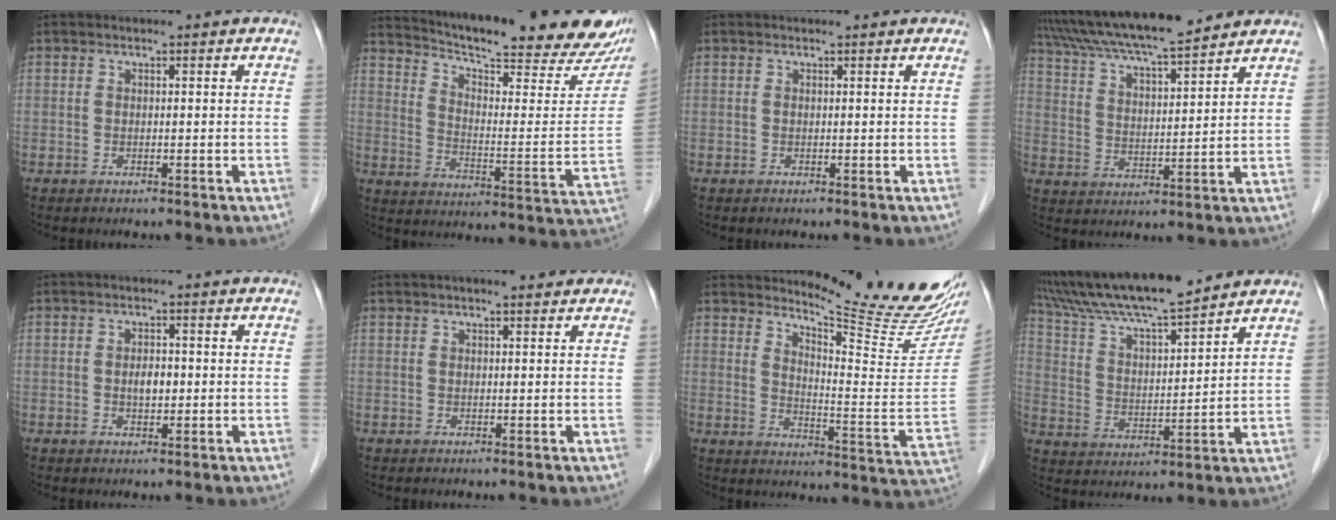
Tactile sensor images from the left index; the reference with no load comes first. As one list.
[{"total": 27.6, "force": [24.4, 3.5, 12.5], "torque": [-0.194, -0.075, 0.309]}, {"total": 0.6, "force": [0.6, 0.1, 0.0], "torque": [-0.004, 0.004, 0.006]}, {"total": 15.0, "force": [13.4, 0.9, 6.6], "torque": [-0.123, 0.020, 0.229]}, {"total": 2.2, "force": [0.0, 1.2, 1.9], "torque": [-0.033, 0.001, -0.001]}, {"total": 3.5, "force": [2.9, 0.5, 1.9], "torque": [-0.024, 0.025, 0.042]}, {"total": 16.9, "force": [15.9, -0.1, 5.7], "torque": [-0.090, -0.108, 0.203]}, {"total": 15.0, "force": [13.4, 0.6, 6.6], "torque": [-0.127, 0.014, 0.239]}]